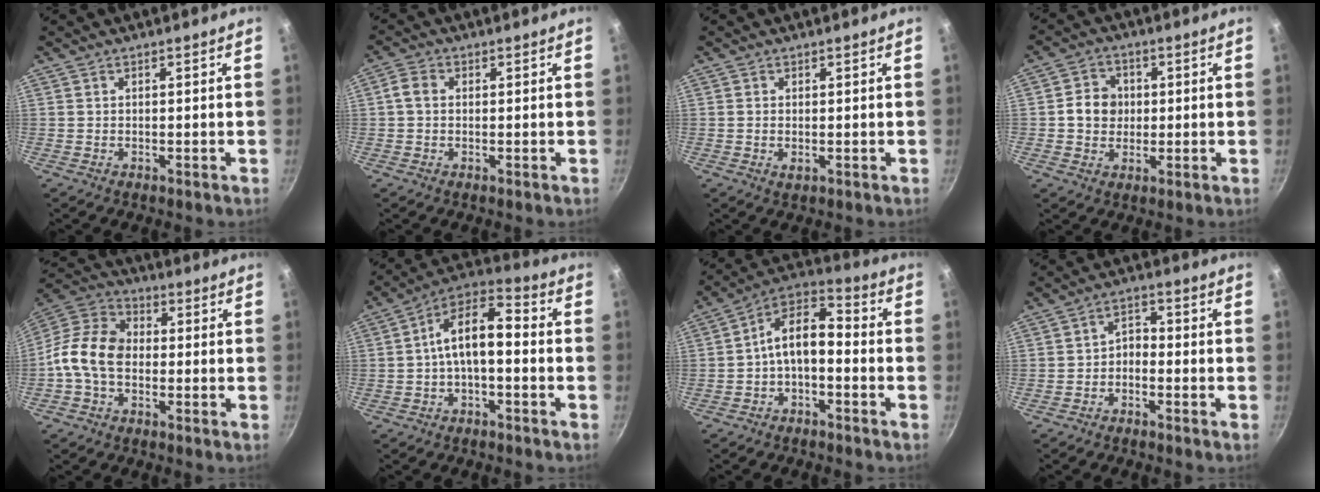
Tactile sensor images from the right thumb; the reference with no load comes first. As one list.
[{"total": 2.8, "force": [0.0, 2.2, 1.8], "torque": [-0.040, 0.010, -0.005]}, {"total": 1.5, "force": [-0.2, 0.9, 1.2], "torque": [-0.022, -0.003, -0.003]}, {"total": 6.3, "force": [0.4, 5.6, 2.9], "torque": [-0.020, 0.006, -0.003]}, {"total": 11.7, "force": [-1.9, 8.3, 8.0], "torque": [-0.130, 0.034, -0.062]}, {"total": 10.6, "force": [-1.3, 5.1, 9.2], "torque": [-0.150, 0.048, -0.034]}, {"total": 9.6, "force": [-2.5, 5.2, 7.7], "torque": [-0.126, 0.057, -0.053]}, {"total": 3.1, "force": [-1.7, 1.9, 1.8], "torque": [-0.021, 0.028, -0.032]}]